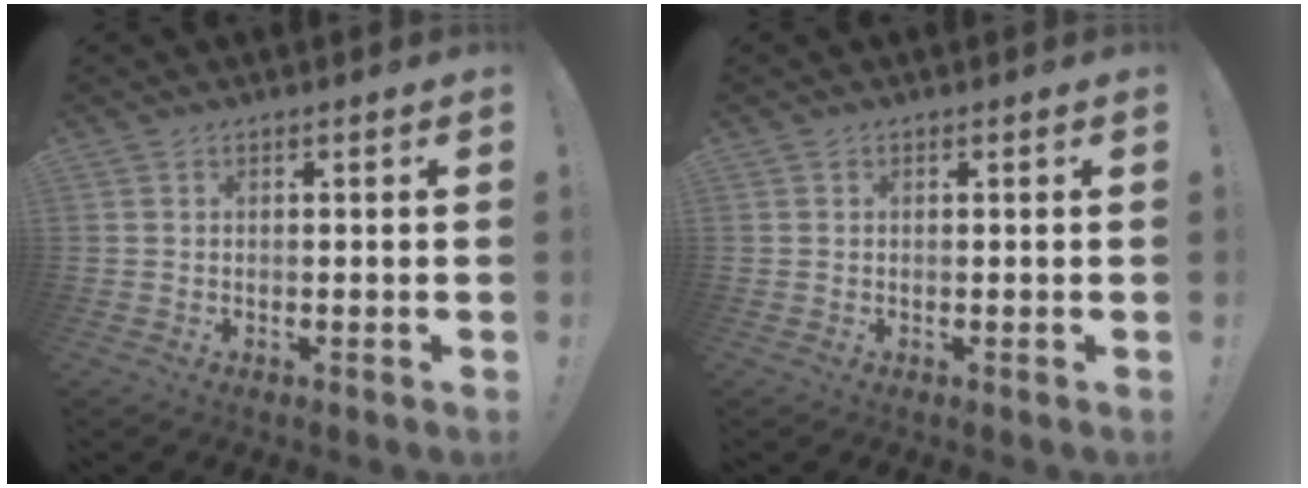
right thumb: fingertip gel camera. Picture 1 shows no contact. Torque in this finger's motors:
{"motor_torque": [-0.02, -0.20, -0.12, 0.18, -0.04]}